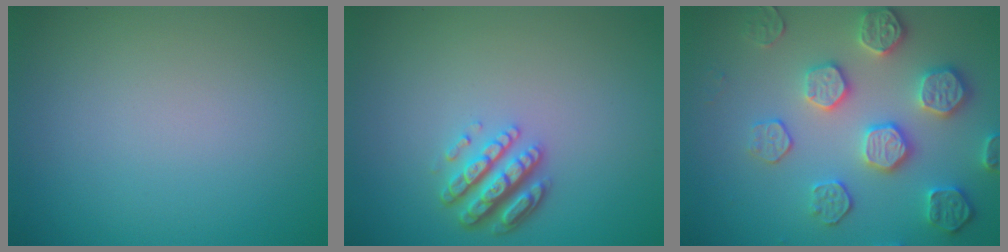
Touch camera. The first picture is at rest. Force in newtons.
{"total": 3.8, "press": 3.0, "slide": 2.2}
{"total": 5.3, "press": 4.8, "slide": 2.2}